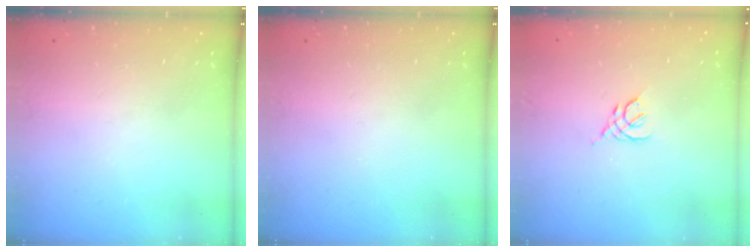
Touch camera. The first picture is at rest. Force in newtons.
{"total": 0.0}
{"total": 2.8, "press": 2.8, "slide": 0.7}